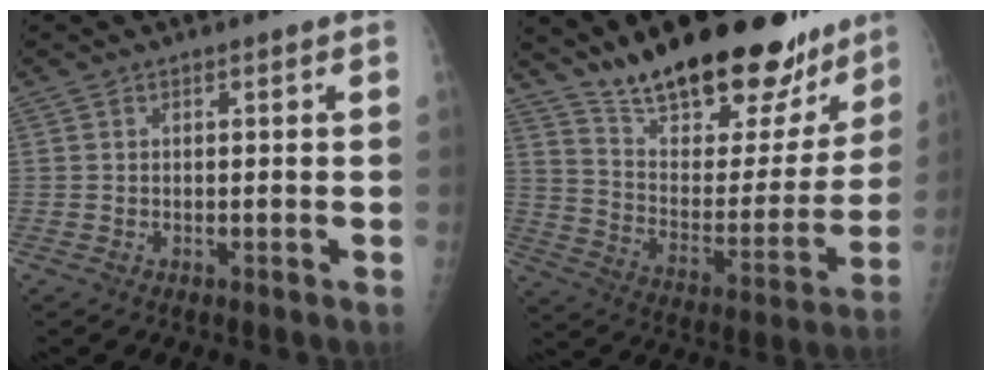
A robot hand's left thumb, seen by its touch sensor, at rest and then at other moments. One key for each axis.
{"total": 28.9, "fx": 22.2, "fy": 10.6, "fz": 15.1, "tx": -0.192, "ty": -0.097, "tz": 0.334}